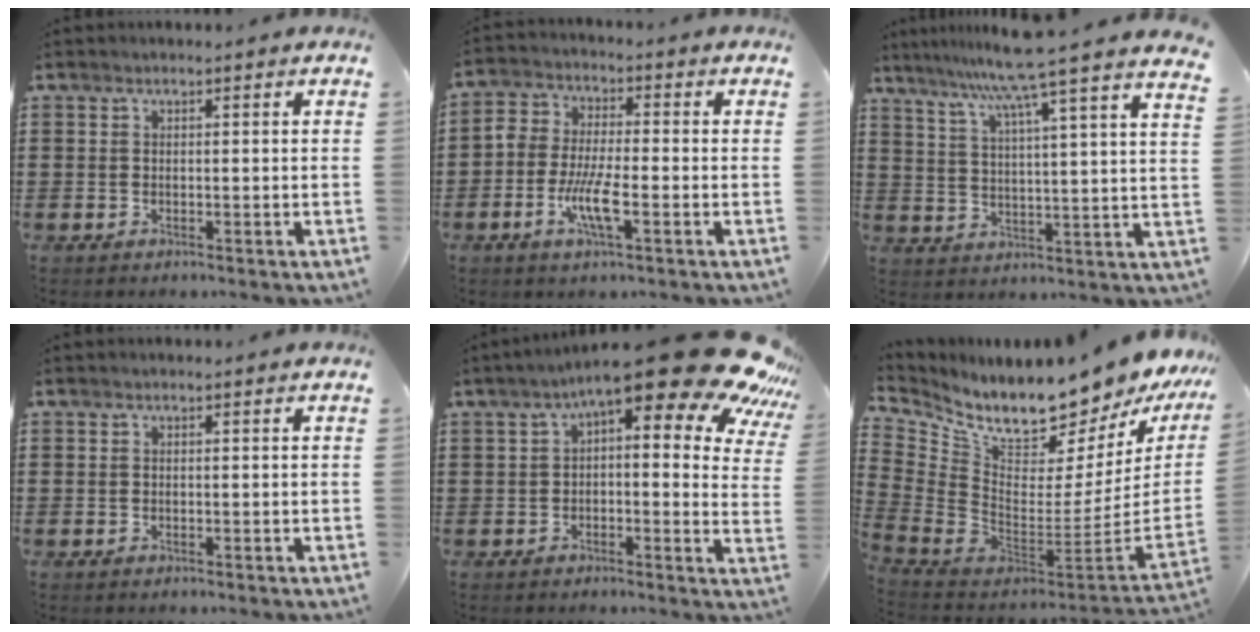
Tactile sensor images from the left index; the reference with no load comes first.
{"total": 6.9, "force": [-2.6, 2.3, 5.9], "torque": [-0.138, -0.011, -0.055]}
{"total": 8.7, "force": [7.4, -1.6, 4.3], "torque": [-0.105, -0.049, 0.120]}
{"total": 0.0}
{"total": 15.2, "force": [10.3, 2.8, 10.9], "torque": [-0.166, -0.071, 0.161]}
{"total": 10.7, "force": [9.9, 1.9, 3.5], "torque": [-0.096, -0.104, 0.166]}